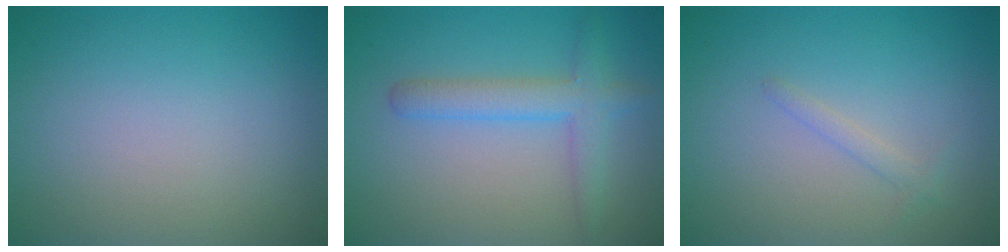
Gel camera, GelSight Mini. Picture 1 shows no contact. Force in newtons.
{"total": 3.2, "press": 3.2, "slide": 0.1}
{"total": 1.1, "press": 1.1, "slide": 0.1}